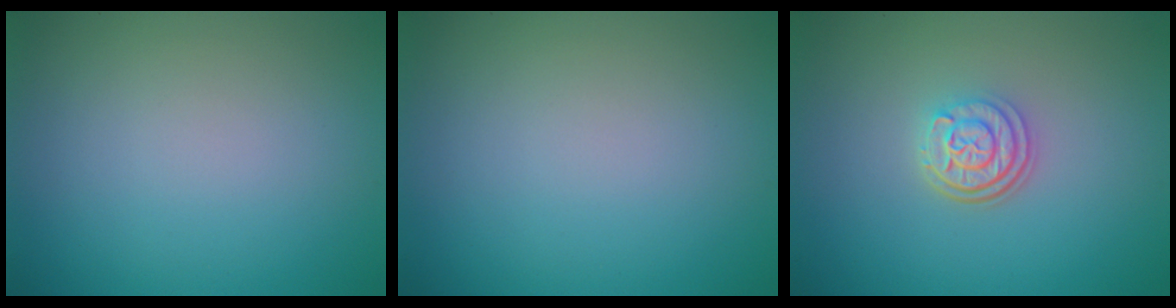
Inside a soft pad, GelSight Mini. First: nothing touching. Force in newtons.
{"total": 0.0}
{"total": 3.0, "press": 2.4, "slide": 1.8}